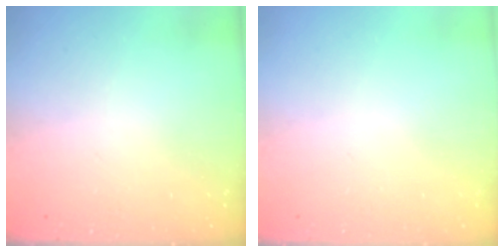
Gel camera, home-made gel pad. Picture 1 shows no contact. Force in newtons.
{"total": 0.0}